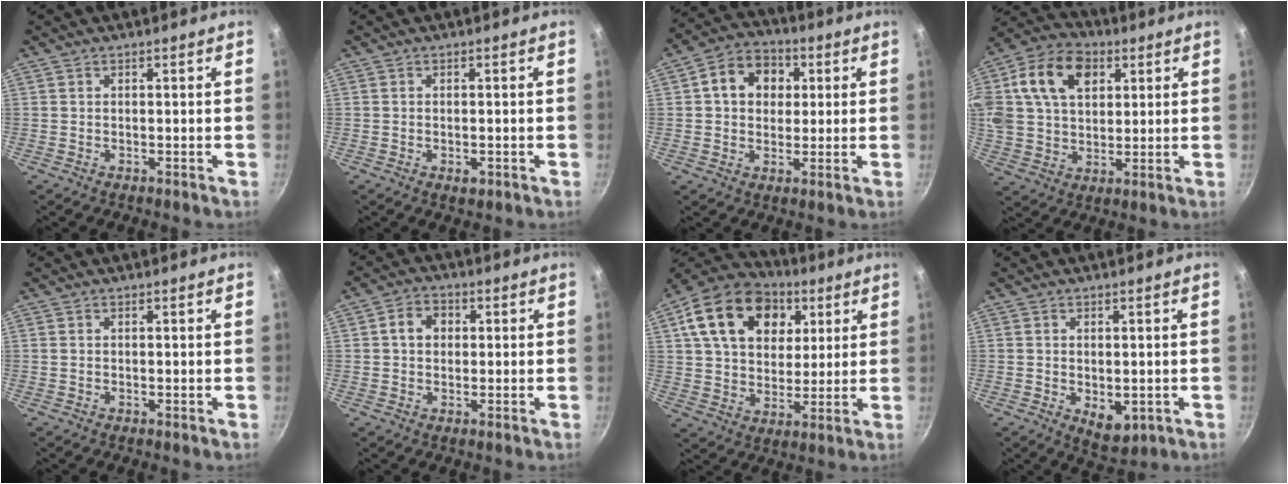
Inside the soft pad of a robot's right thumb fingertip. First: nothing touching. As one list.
[{"total": 1.9, "force": [-0.7, 1.1, 1.4], "torque": [-0.021, -0.002, -0.010]}, {"total": 10.5, "force": [2.5, 8.5, 5.7], "torque": [-0.063, 0.014, 0.025]}, {"total": 22.4, "force": [7.5, 15.7, 14.1], "torque": [-0.282, 0.023, 0.124]}, {"total": 0.0}, {"total": 6.9, "force": [1.3, 5.7, 3.6], "torque": [-0.031, 0.011, 0.007]}, {"total": 21.4, "force": [7.8, 15.2, 12.8], "torque": [-0.199, 0.001, 0.124]}, {"total": 5.6, "force": [-0.8, 3.5, 4.3], "torque": [-0.052, -0.011, -0.002]}]